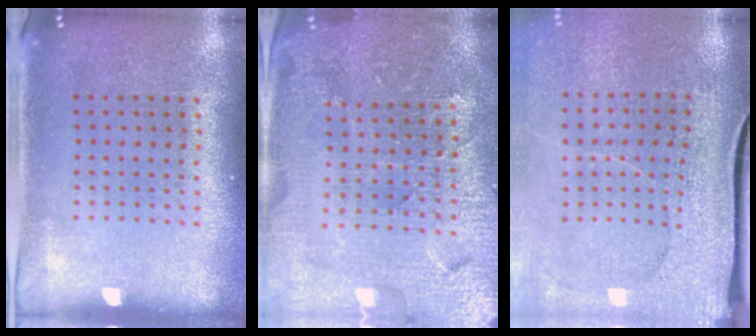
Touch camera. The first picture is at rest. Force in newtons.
{"total": 4.8, "press": 4.5, "slide": 1.7}
{"total": 3.8, "press": 3.1, "slide": 2.1}